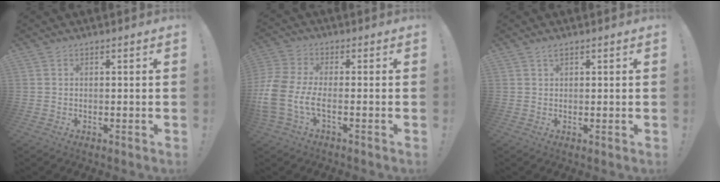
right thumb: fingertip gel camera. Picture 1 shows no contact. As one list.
[{"total": 10.5, "force": [-2.7, 5.1, 8.7], "torque": [-0.193, -0.001, -0.048]}, {"total": 1.4, "force": [0.8, 0.4, 1.1], "torque": [-0.013, -0.003, 0.013]}]